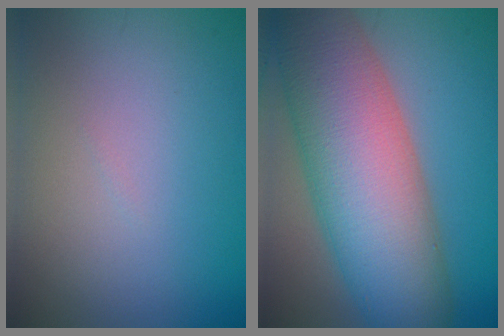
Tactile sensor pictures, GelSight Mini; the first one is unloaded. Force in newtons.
{"total": 13.7, "press": 13.7, "slide": 0.6}